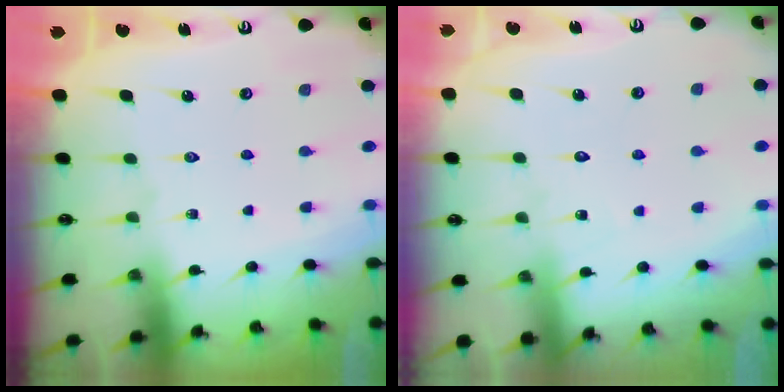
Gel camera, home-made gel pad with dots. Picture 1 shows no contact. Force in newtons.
{"total": 4.8, "press": 4.8, "slide": 0.4}